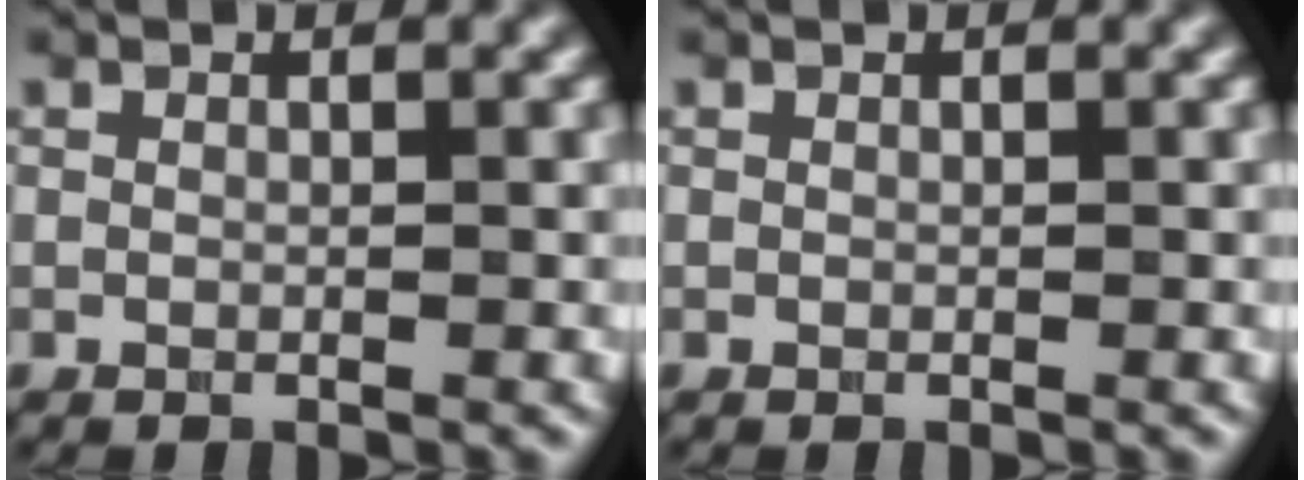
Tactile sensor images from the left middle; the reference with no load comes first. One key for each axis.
{"total": 0.0}